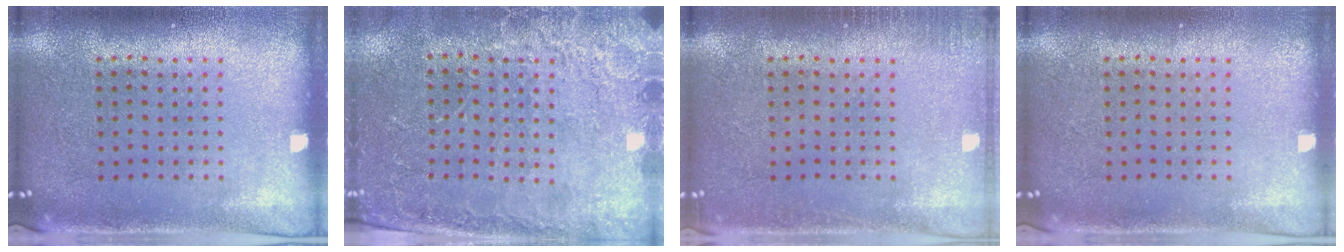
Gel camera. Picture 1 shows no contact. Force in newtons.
{"total": 2.5, "press": 2.5, "slide": 0.5}
{"total": 1.1, "press": 1.1, "slide": 0.2}
{"total": 0.0}